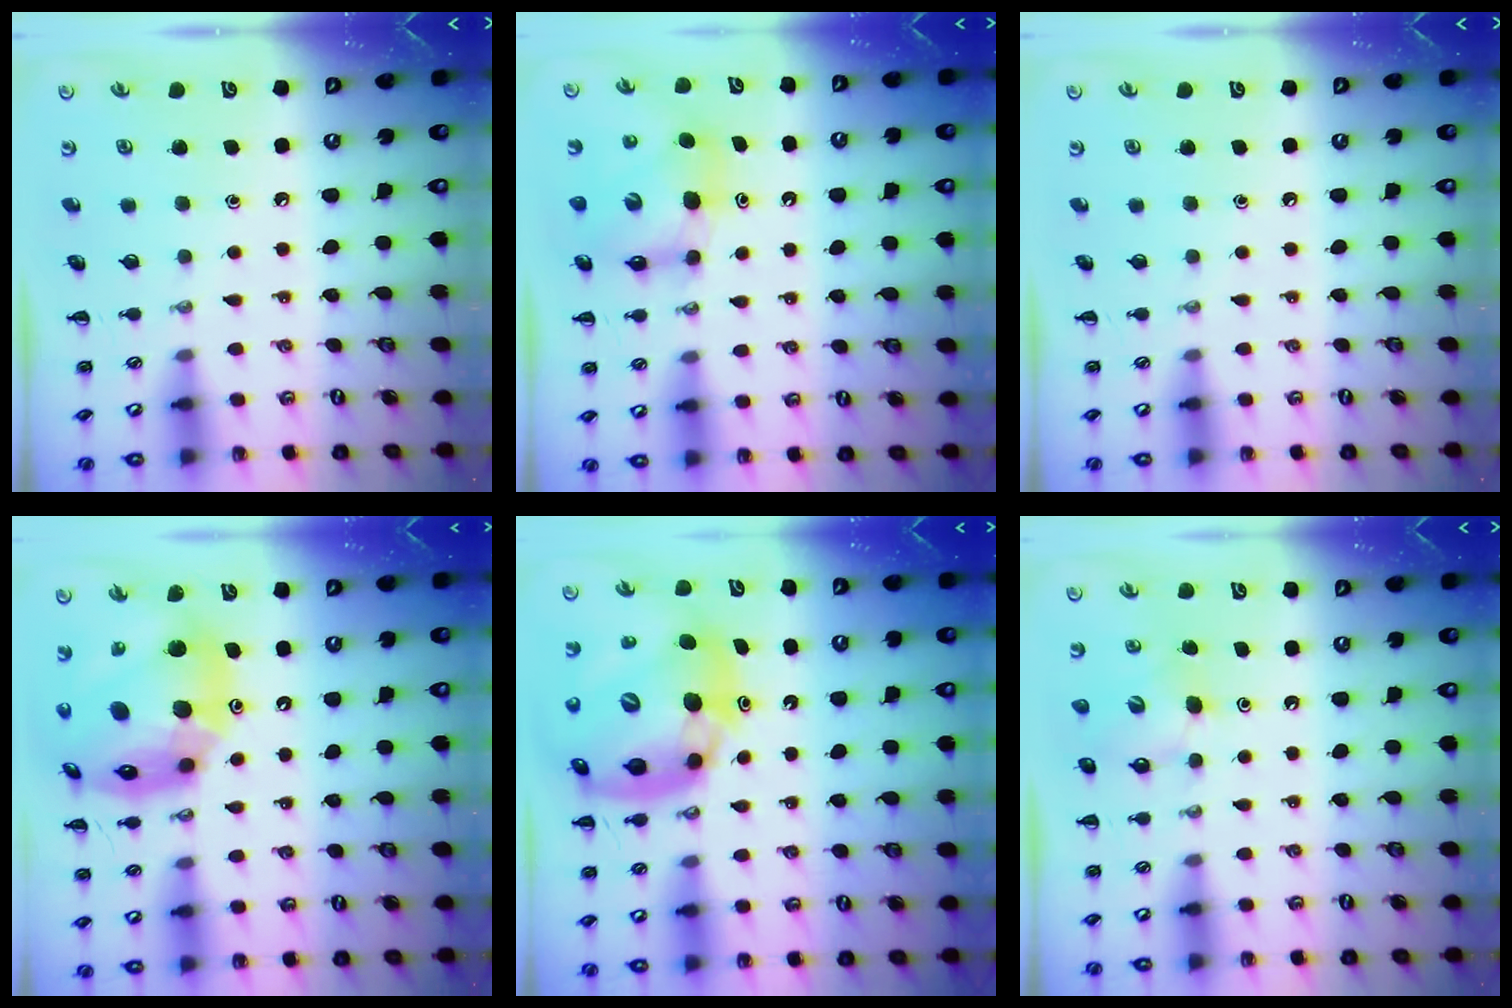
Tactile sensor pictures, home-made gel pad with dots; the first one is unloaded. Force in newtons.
{"total": 7.2, "press": 7.2, "slide": 0.4}
{"total": 0.0}
{"total": 20.8, "press": 19.8, "slide": 6.2}
{"total": 17.5, "press": 16.7, "slide": 5.2}
{"total": 4.4, "press": 4.2, "slide": 1.3}